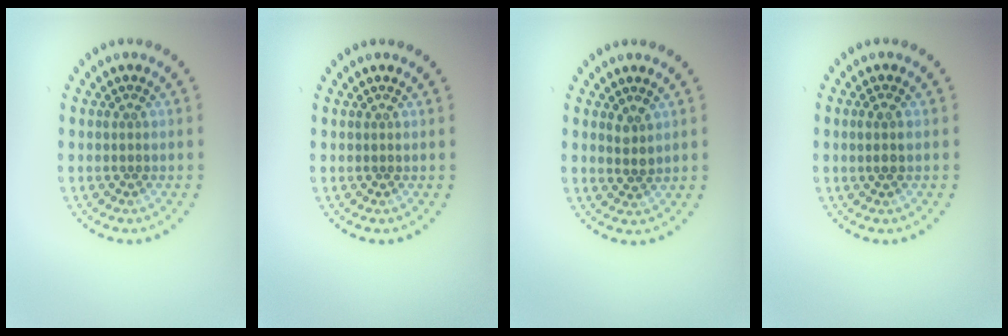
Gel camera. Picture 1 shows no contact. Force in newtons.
{"total": 0.0}
{"total": 1.3, "press": 1.1, "slide": 0.7}
{"total": 1.2, "press": 1.1, "slide": 0.5}